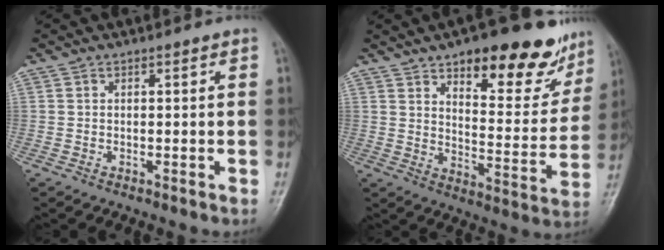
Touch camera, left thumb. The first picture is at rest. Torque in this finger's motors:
{"motor_torque": [0.59, 0.43, 1.45, -1.31, 0.22]}